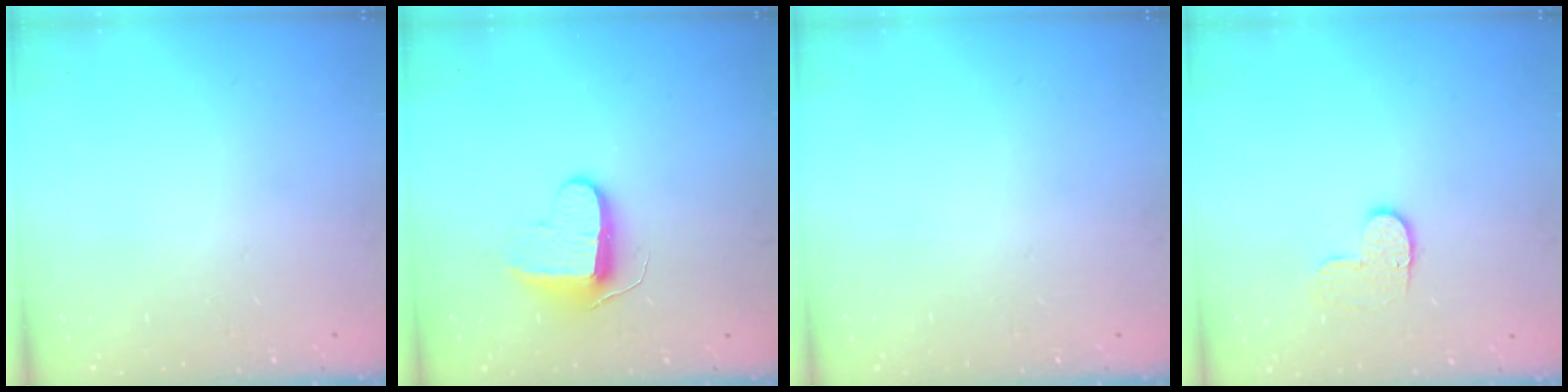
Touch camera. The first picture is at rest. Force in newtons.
{"total": 9.1, "press": 9.1, "slide": 0.3}
{"total": 0.0}
{"total": 6.3, "press": 6.3, "slide": 0.7}